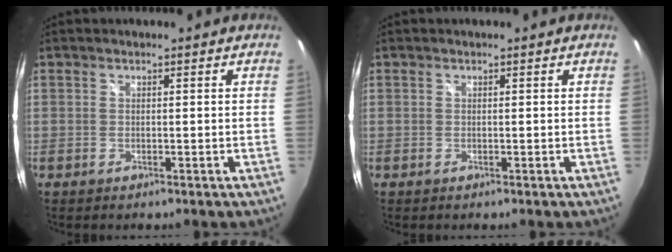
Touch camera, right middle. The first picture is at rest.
{"total": 0.0}